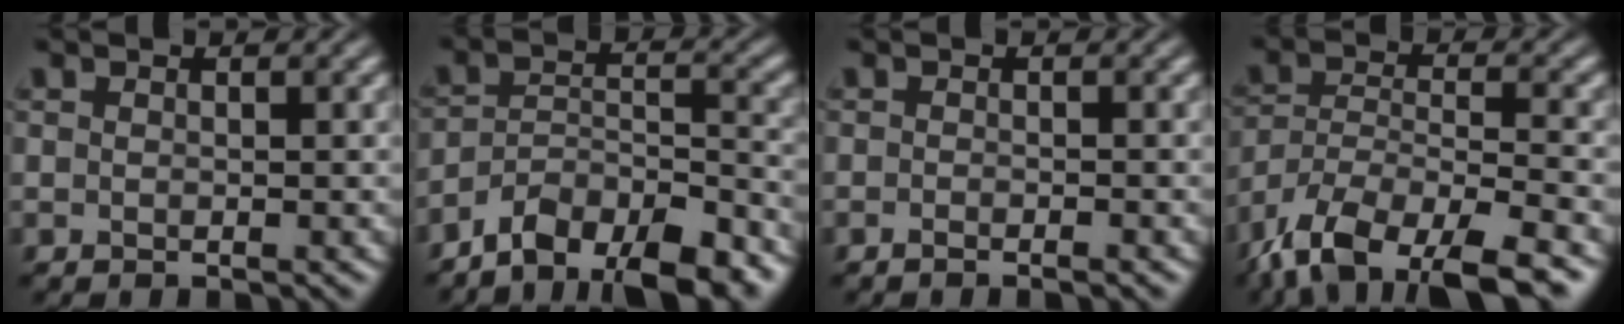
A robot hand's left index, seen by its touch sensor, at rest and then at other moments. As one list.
[{"total": 9.8, "force": [-7.7, 3.3, 5.1], "torque": [-0.084, 0.003, -0.126]}, {"total": 1.2, "force": [-0.8, 0.2, 0.9], "torque": [-0.012, -0.002, -0.013]}, {"total": 12.0, "force": [-8.7, 4.6, 6.9], "torque": [-0.125, -0.018, -0.149]}]